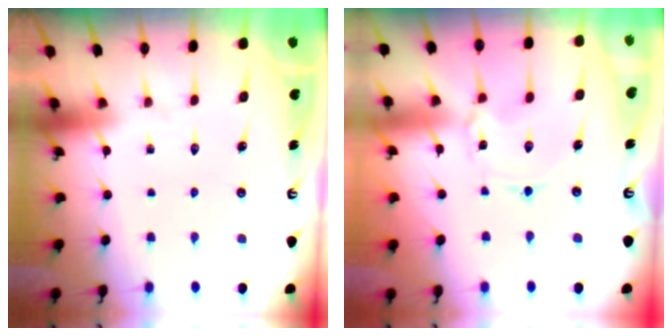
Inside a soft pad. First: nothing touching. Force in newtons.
{"total": 0.9, "press": 0.9, "slide": 0.1}